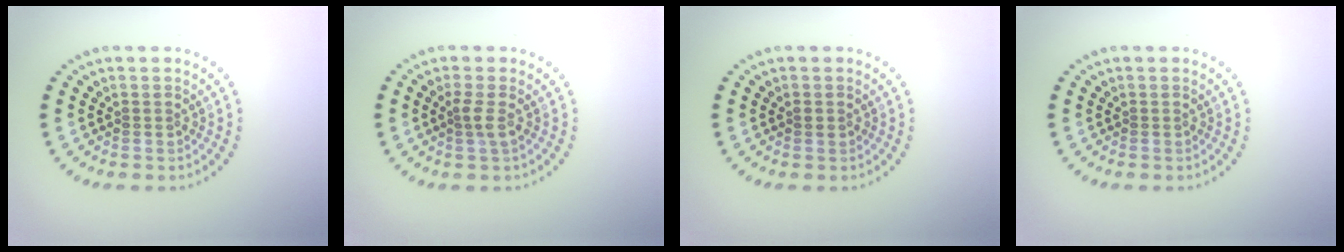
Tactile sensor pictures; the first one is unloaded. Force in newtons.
{"total": 1.3, "press": 1.0, "slide": 0.9}
{"total": 0.8, "press": 0.8, "slide": 0.1}
{"total": 0.0}